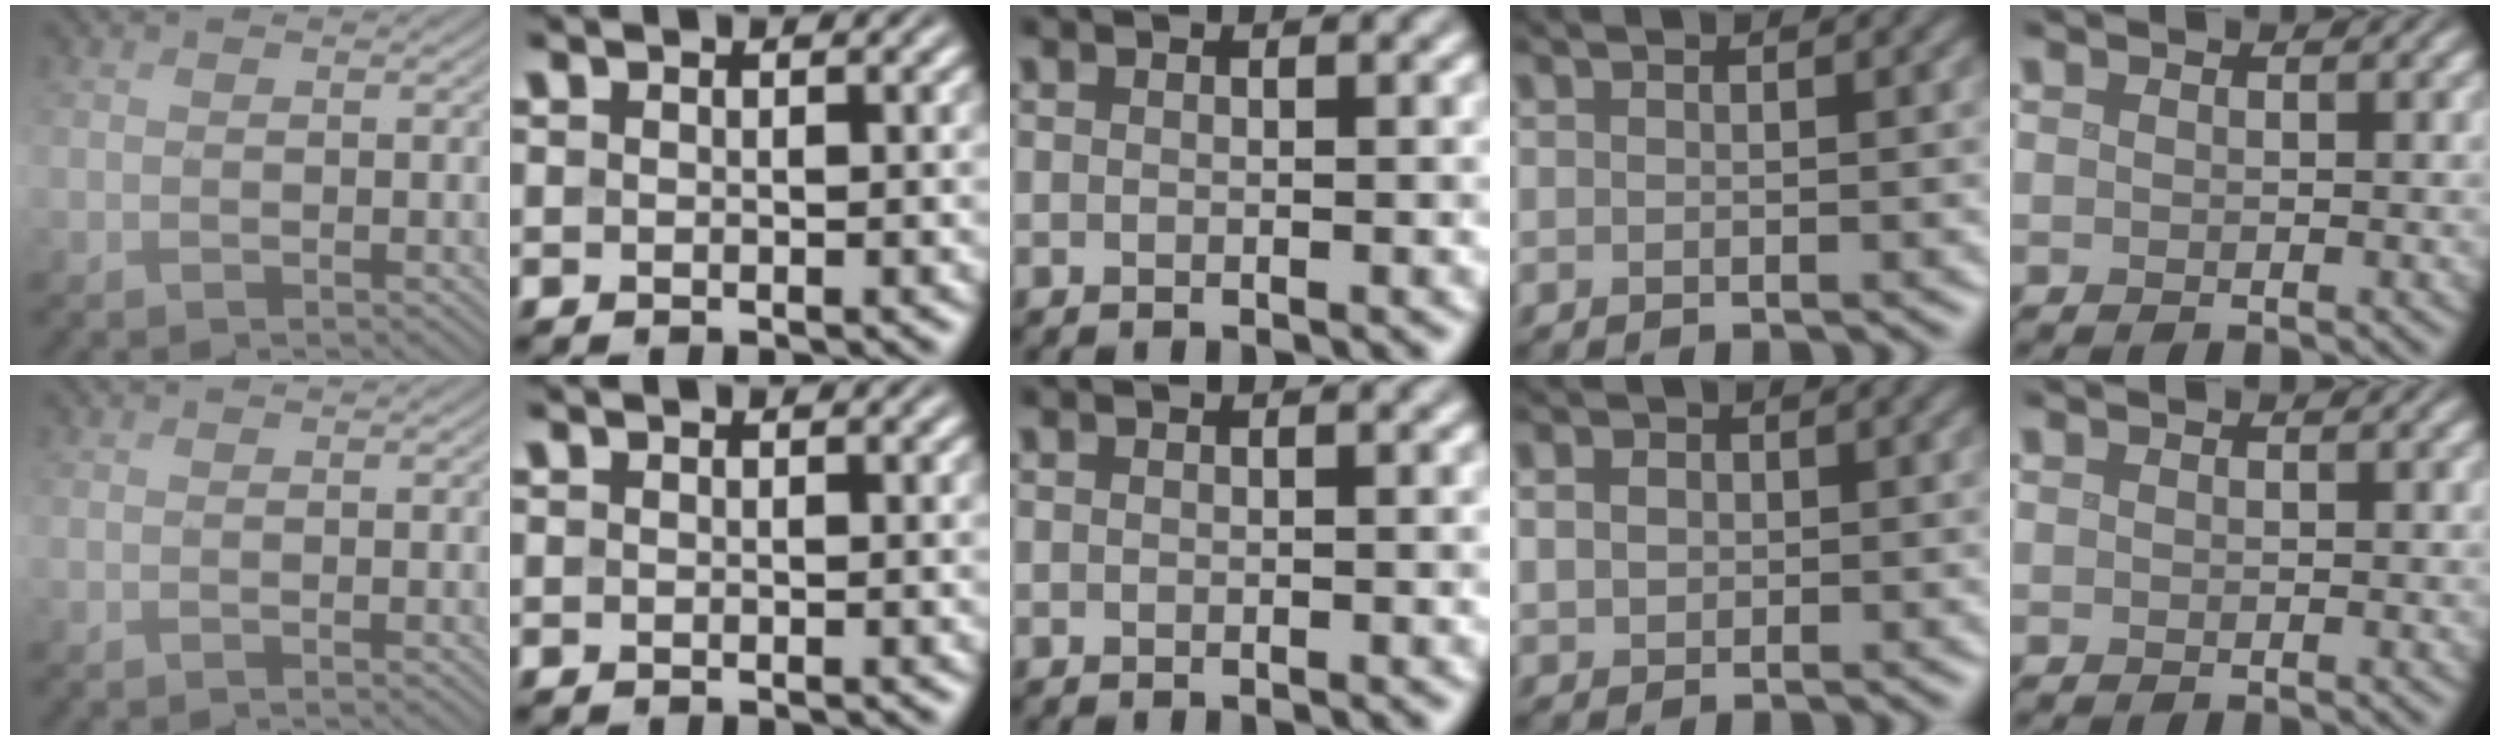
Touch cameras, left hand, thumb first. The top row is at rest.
{"ring": {"total": 1.4, "force": [0.0, 1.2, 0.7], "torque": [-0.011, 0.004, -0.004]}}